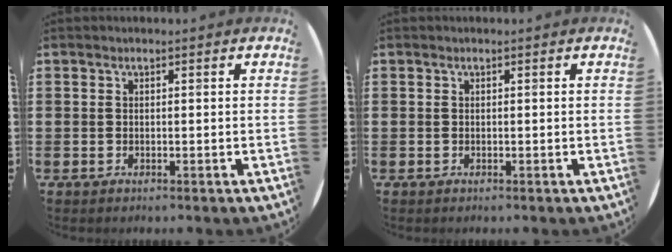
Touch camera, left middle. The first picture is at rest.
{"total": 0.0}